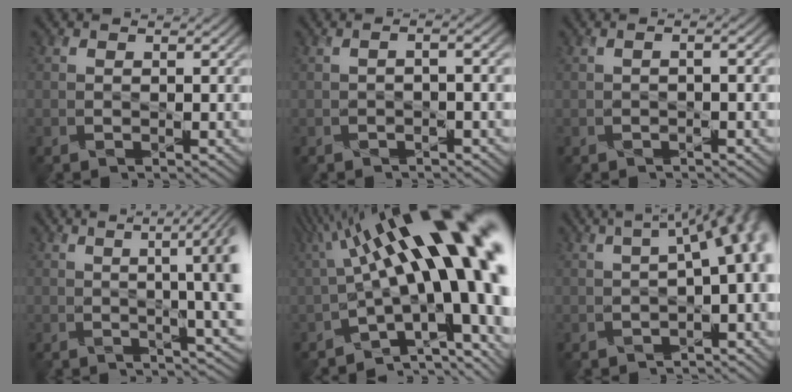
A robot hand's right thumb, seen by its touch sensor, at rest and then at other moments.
{"total": 2.1, "force": [-0.5, 0.5, 2.0], "torque": [-0.033, 0.001, -0.011]}
{"total": 1.7, "force": [-0.4, 0.4, 1.6], "torque": [-0.026, 0.001, -0.008]}
{"total": 11.5, "force": [1.5, 3.4, 10.9], "torque": [-0.099, 0.032, 0.015]}
{"total": 21.3, "force": [2.1, 7.5, 19.9], "torque": [-0.260, 0.007, 0.039]}
{"total": 9.0, "force": [-0.1, 3.3, 8.3], "torque": [-0.105, 0.007, 0.003]}